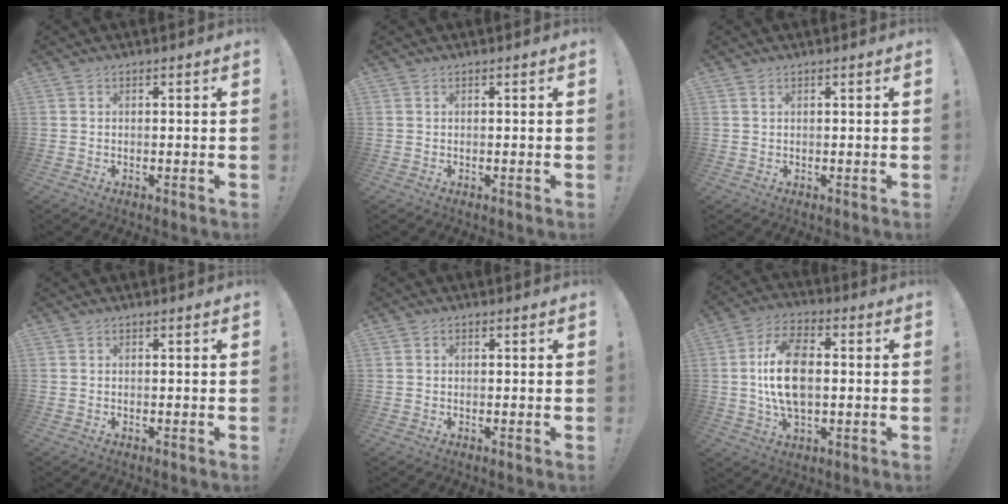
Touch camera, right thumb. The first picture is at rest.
{"total": 0.0}
{"total": 1.0, "force": [0.6, 0.5, 0.6], "torque": [-0.009, 0.000, 0.010]}
{"total": 0.0}
{"total": 0.6, "force": [0.0, 0.6, 0.1], "torque": [-0.003, 0.003, 0.000]}
{"total": 14.7, "force": [0.6, 8.6, 11.9], "torque": [-0.205, 0.002, 0.009]}